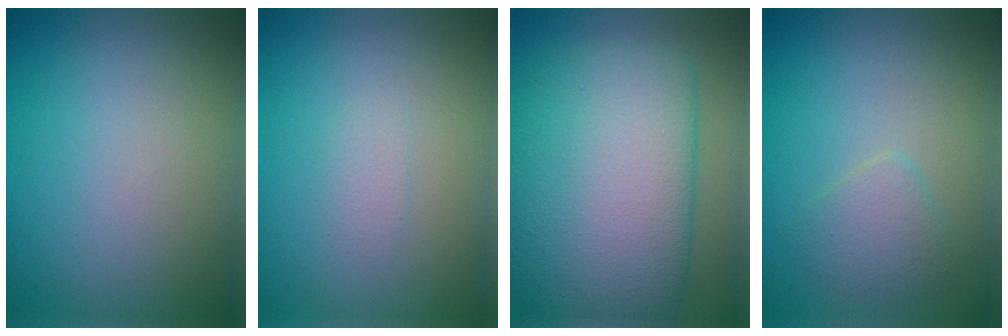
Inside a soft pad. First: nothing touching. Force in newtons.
{"total": 0.9, "press": 0.9, "slide": 0.0}
{"total": 12.1, "press": 12.1, "slide": 0.3}
{"total": 2.1, "press": 2.1, "slide": 0.1}